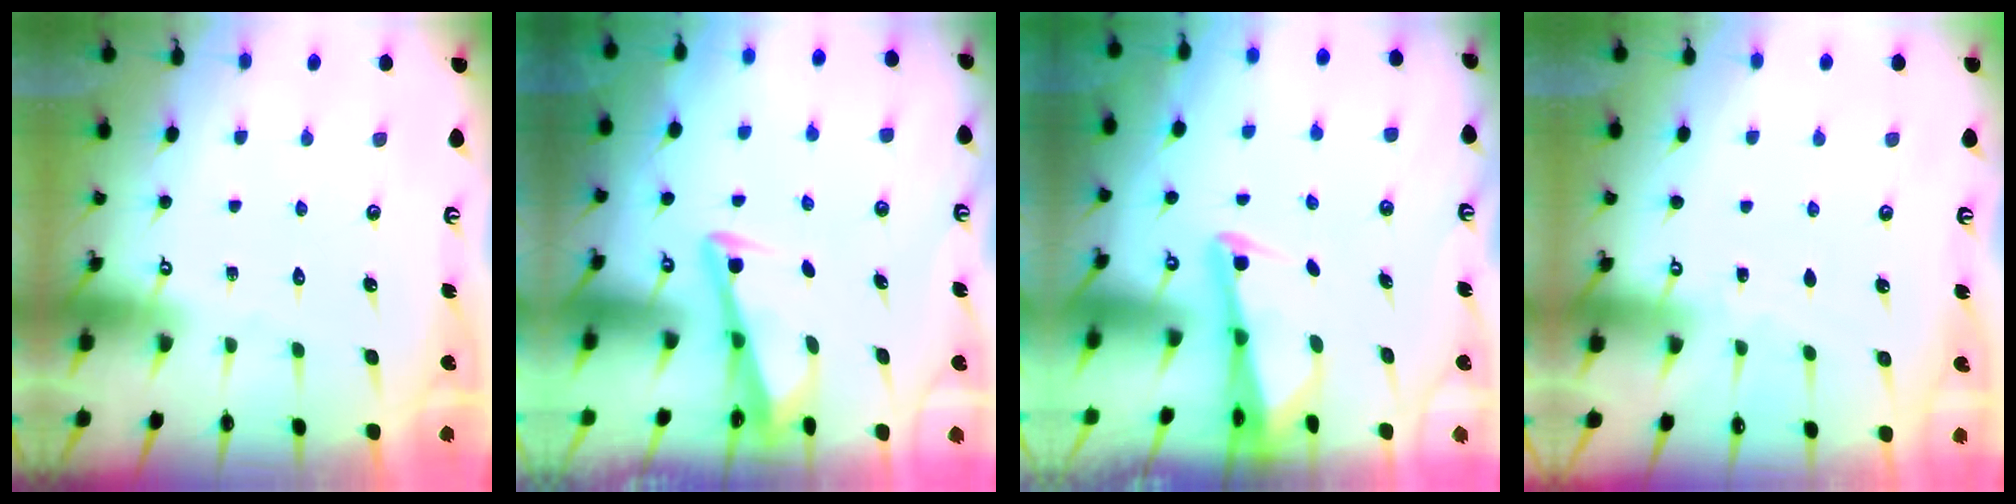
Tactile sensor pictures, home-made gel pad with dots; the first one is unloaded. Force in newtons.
{"total": 3.4, "press": 3.4, "slide": 0.4}
{"total": 2.4, "press": 2.4, "slide": 0.2}
{"total": 2.9, "press": 2.8, "slide": 0.3}